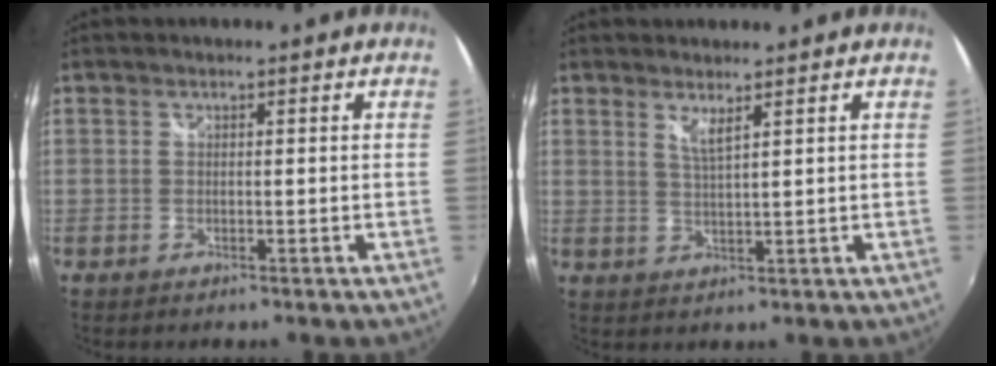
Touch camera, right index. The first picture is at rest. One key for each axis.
{"total": 2.6, "fx": 1.8, "fy": 0.0, "fz": 1.9, "tx": -0.037, "ty": -0.006, "tz": 0.029}